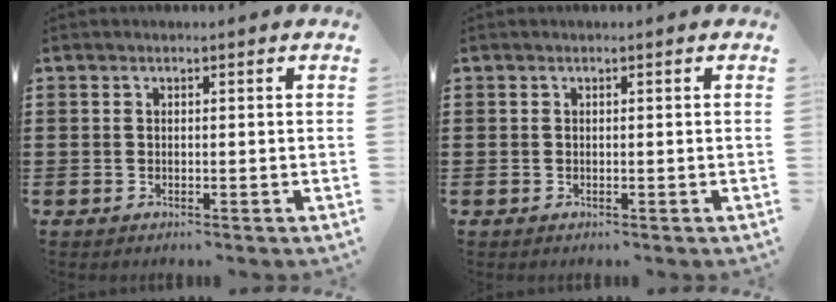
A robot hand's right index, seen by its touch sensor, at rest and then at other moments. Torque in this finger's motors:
{"motor_torque": [-0.31, 1.83, 0.00, 0.00]}